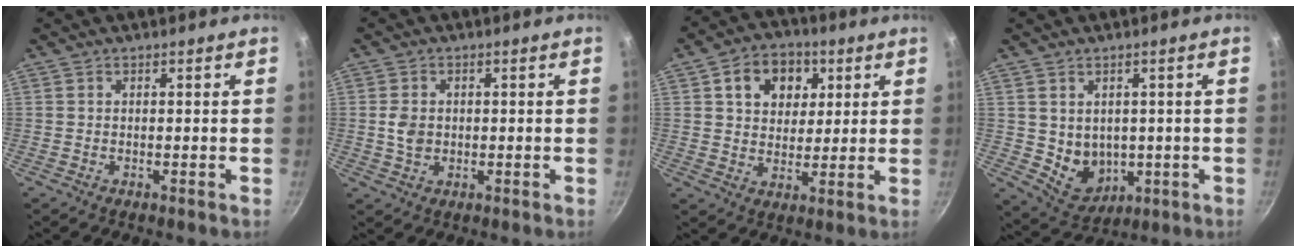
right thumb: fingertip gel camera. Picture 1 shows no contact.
{"total": 4.0, "force": [0.1, 3.2, 2.5], "torque": [-0.039, 0.002, 0.003]}
{"total": 11.3, "force": [4.1, 8.7, 5.9], "torque": [-0.060, -0.005, 0.060]}
{"total": 7.7, "force": [0.3, 6.3, 4.3], "torque": [-0.048, -0.014, 0.029]}